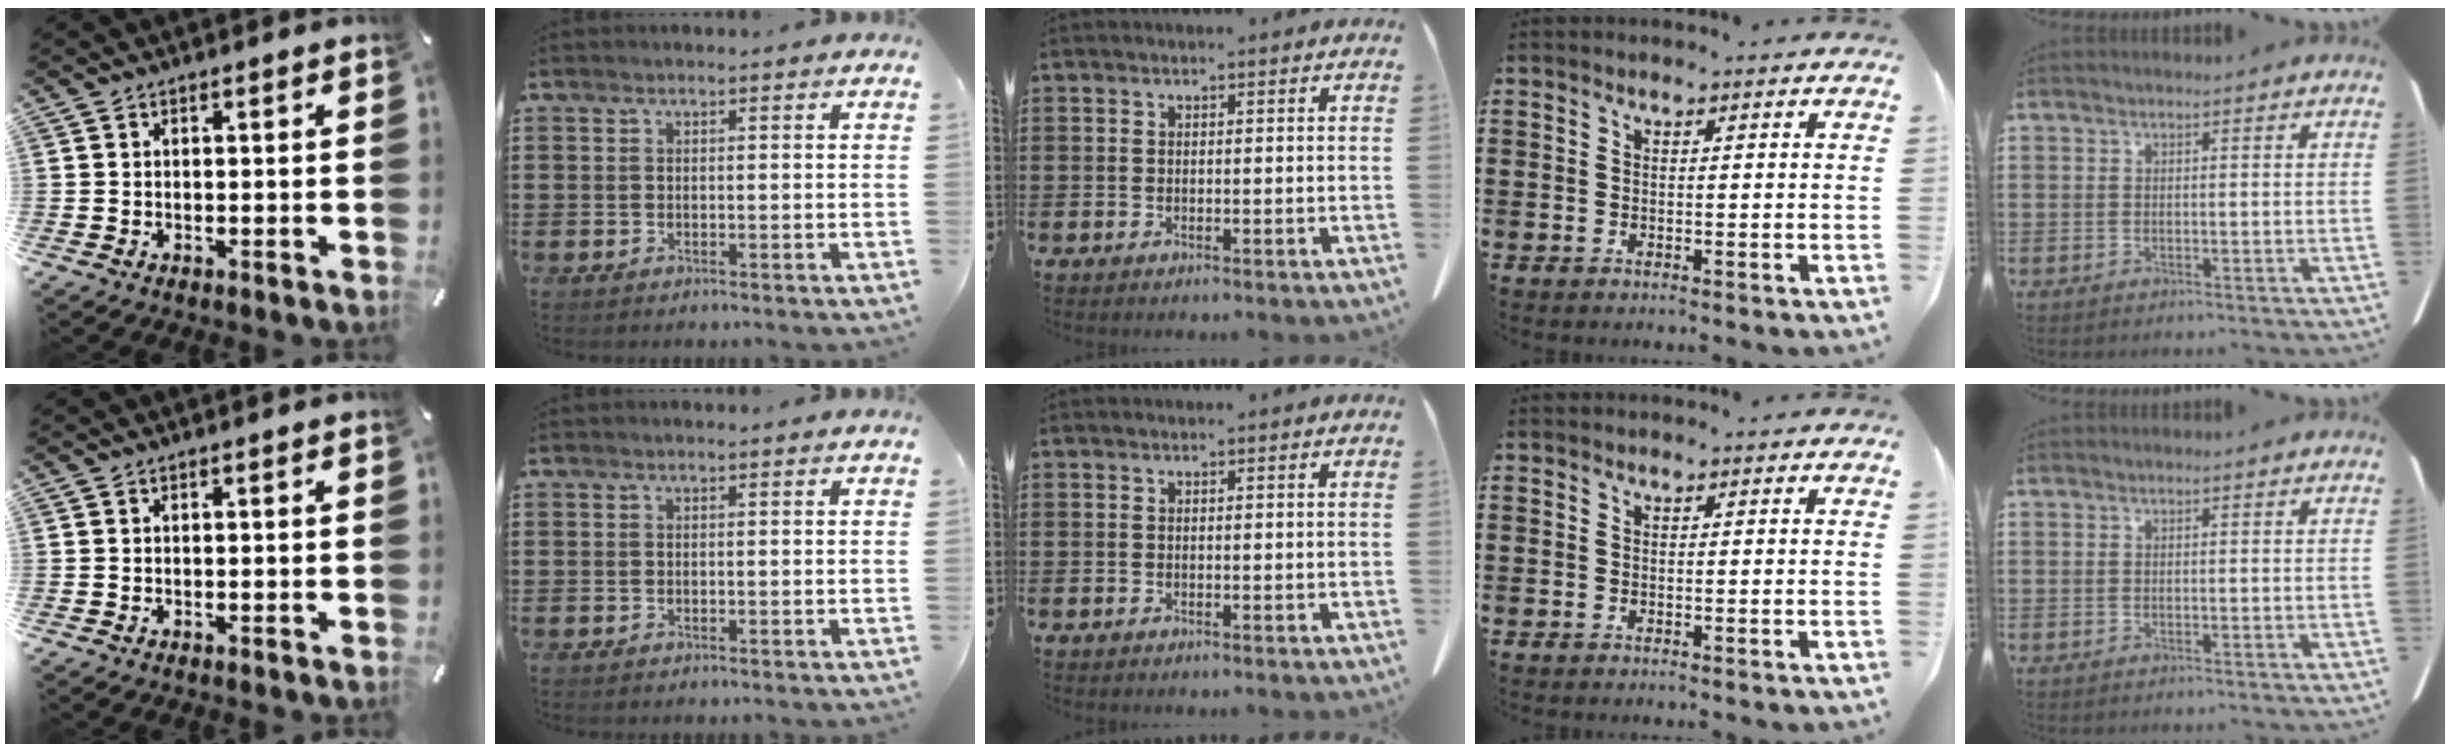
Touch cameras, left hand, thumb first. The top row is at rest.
{}